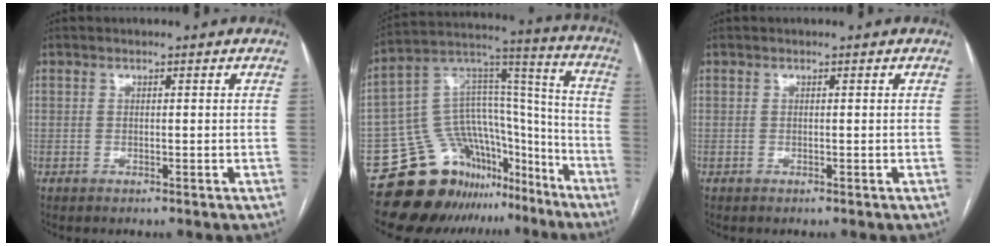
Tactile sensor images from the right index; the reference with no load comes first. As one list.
[{"total": 19.0, "force": [-14.6, 10.6, 5.8], "torque": [-0.075, 0.088, -0.230]}, {"total": 0.0}]